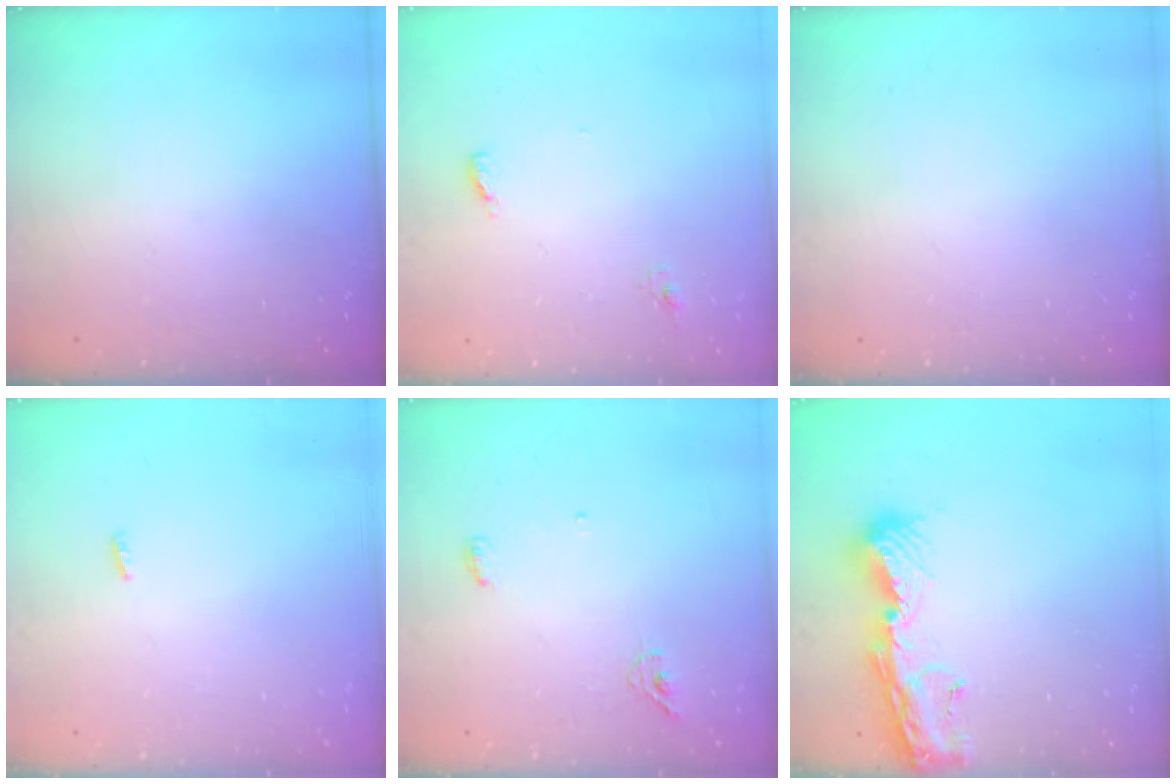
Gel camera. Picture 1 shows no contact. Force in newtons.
{"total": 4.7, "press": 4.5, "slide": 1.1}
{"total": 0.0}
{"total": 2.3, "press": 2.1, "slide": 0.8}
{"total": 5.1, "press": 5.0, "slide": 1.1}
{"total": 12.9, "press": 12.9, "slide": 1.3}